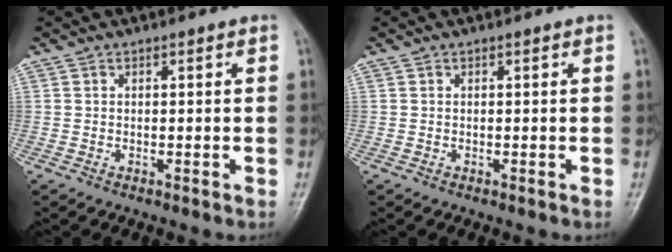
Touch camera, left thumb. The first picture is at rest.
{"total": 0.0}